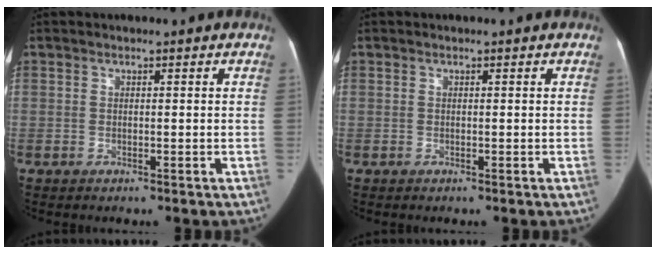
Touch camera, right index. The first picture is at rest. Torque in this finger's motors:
{"motor_torque": [-0.09, -0.05, 0.01, 0.00]}